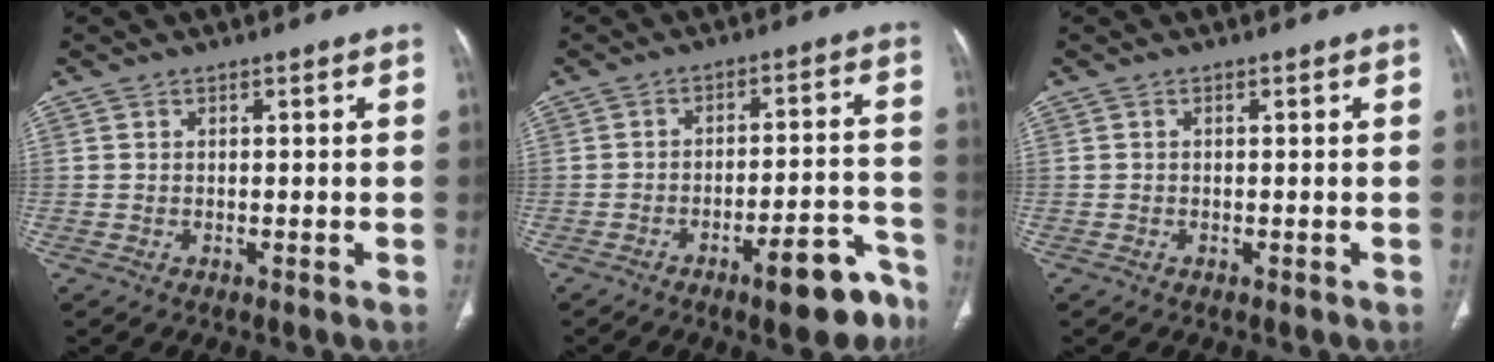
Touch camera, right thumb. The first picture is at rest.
{"total": 11.3, "force": [-7.4, 3.3, 7.9], "torque": [-0.084, 0.062, -0.101]}
{"total": 0.0}